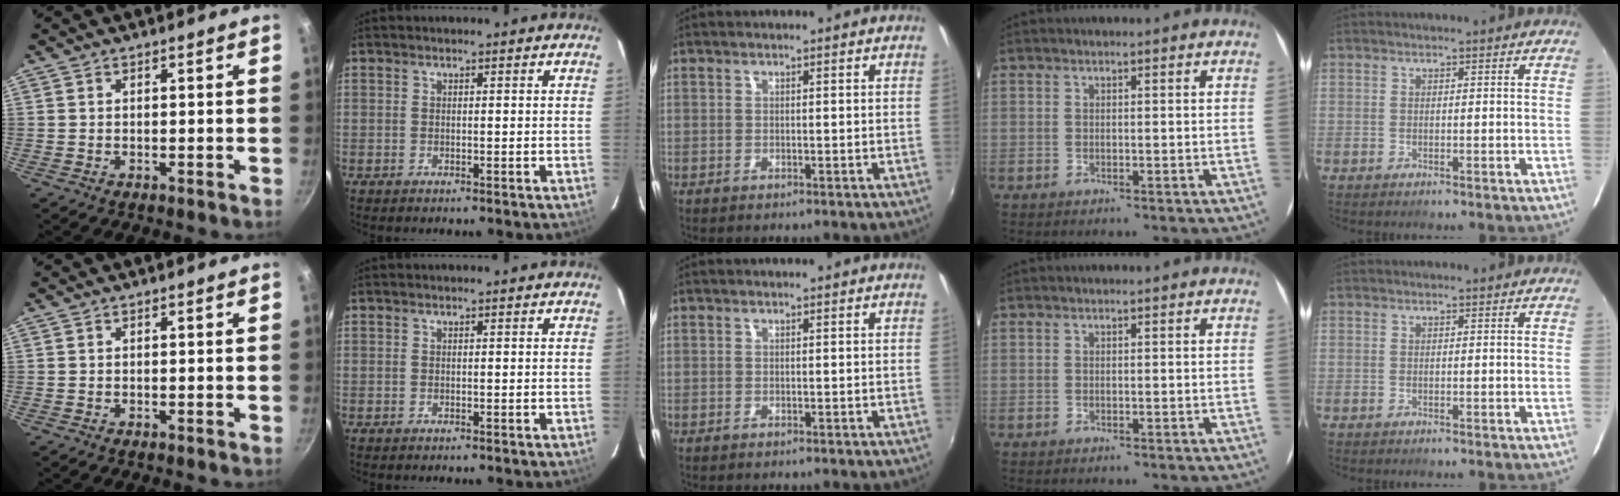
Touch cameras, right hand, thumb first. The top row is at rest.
{}